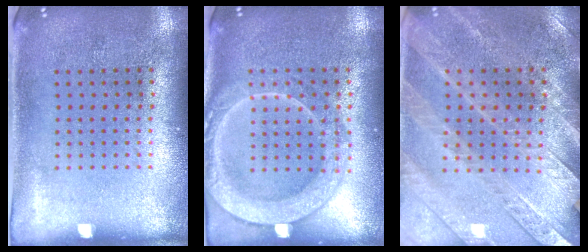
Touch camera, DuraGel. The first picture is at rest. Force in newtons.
{"total": 2.0, "press": 2.0, "slide": 0.2}
{"total": 2.8, "press": 2.6, "slide": 0.9}